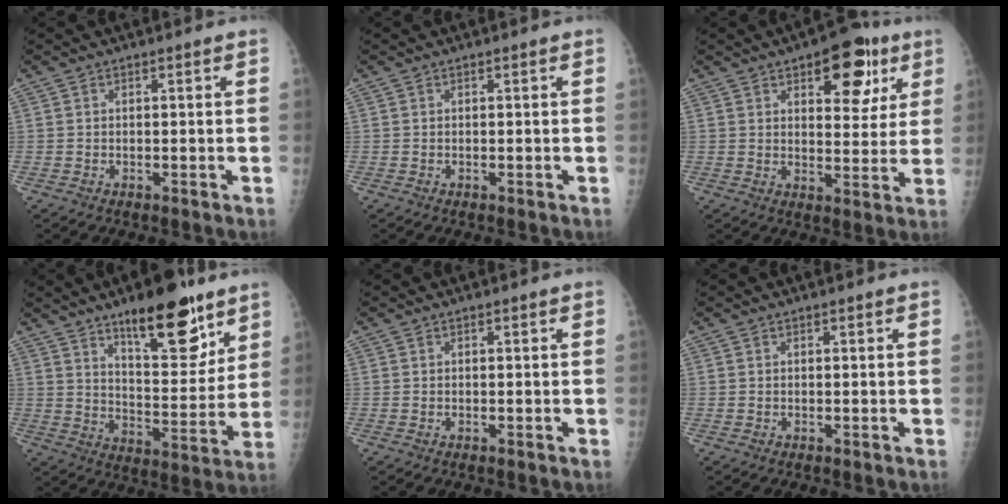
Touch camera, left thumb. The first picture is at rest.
{"total": 0.0}
{"total": 12.6, "force": [6.3, 6.2, 9.0], "torque": [-0.073, -0.021, 0.081]}
{"total": 17.2, "force": [11.2, 6.3, 11.5], "torque": [-0.121, -0.076, 0.178]}
{"total": 0.0}
{"total": 0.0}